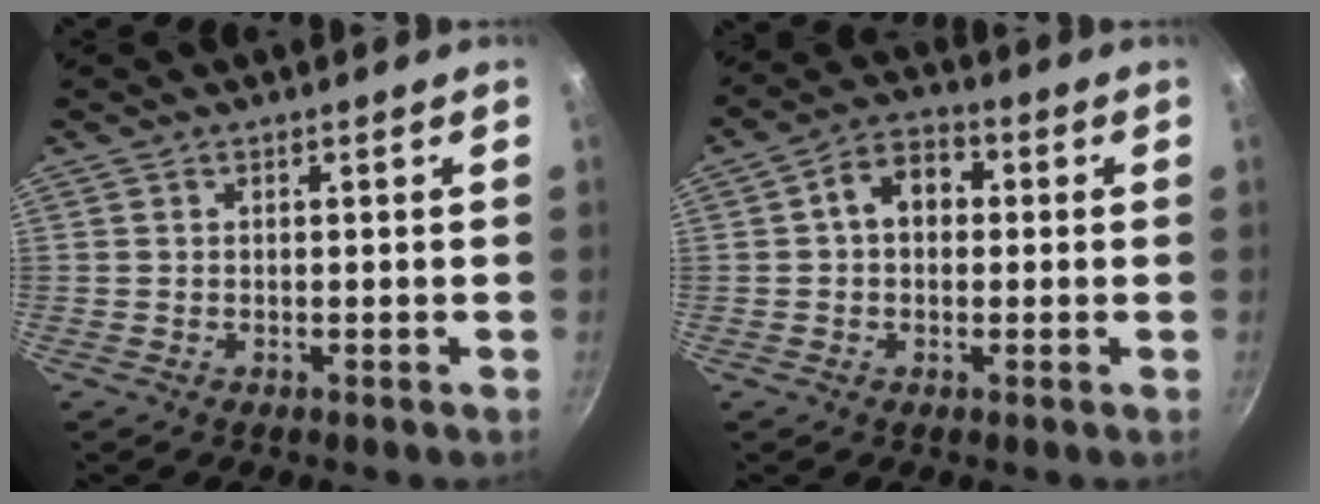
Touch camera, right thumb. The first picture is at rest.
{"total": 7.6, "force": [0.9, 5.6, 5.1], "torque": [-0.049, 0.020, 0.000]}